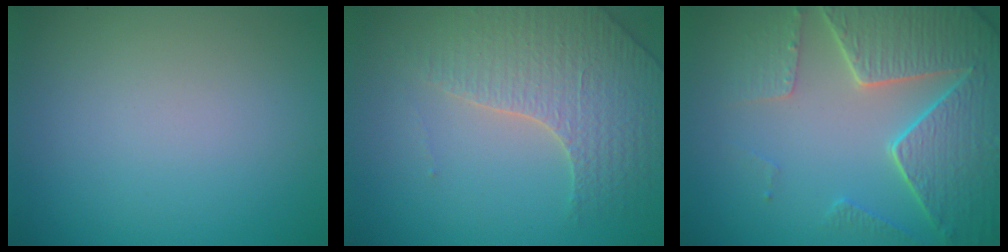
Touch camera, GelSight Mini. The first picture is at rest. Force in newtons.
{"total": 3.8, "press": 3.7, "slide": 0.8}
{"total": 7.7, "press": 5.9, "slide": 4.9}